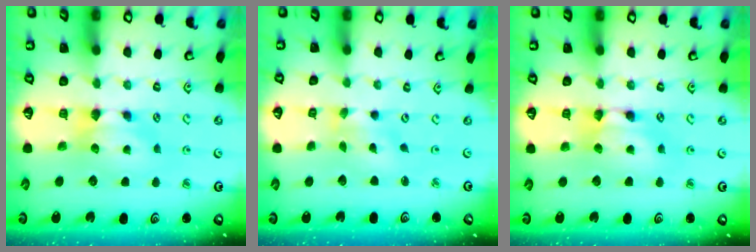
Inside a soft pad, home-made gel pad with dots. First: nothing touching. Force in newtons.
{"total": 2.2, "press": 2.0, "slide": 1.0}
{"total": 2.1, "press": 2.1, "slide": 0.1}